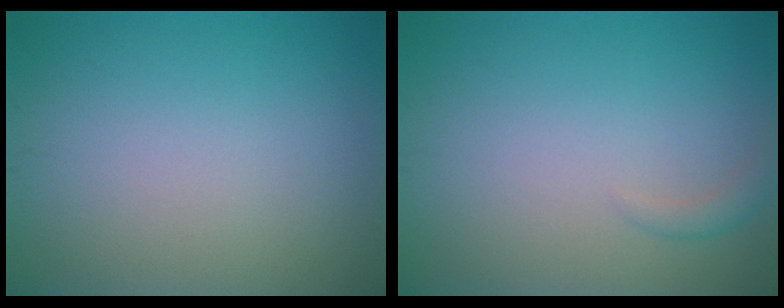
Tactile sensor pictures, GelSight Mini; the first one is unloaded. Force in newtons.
{"total": 0.9, "press": 0.9, "slide": 0.1}